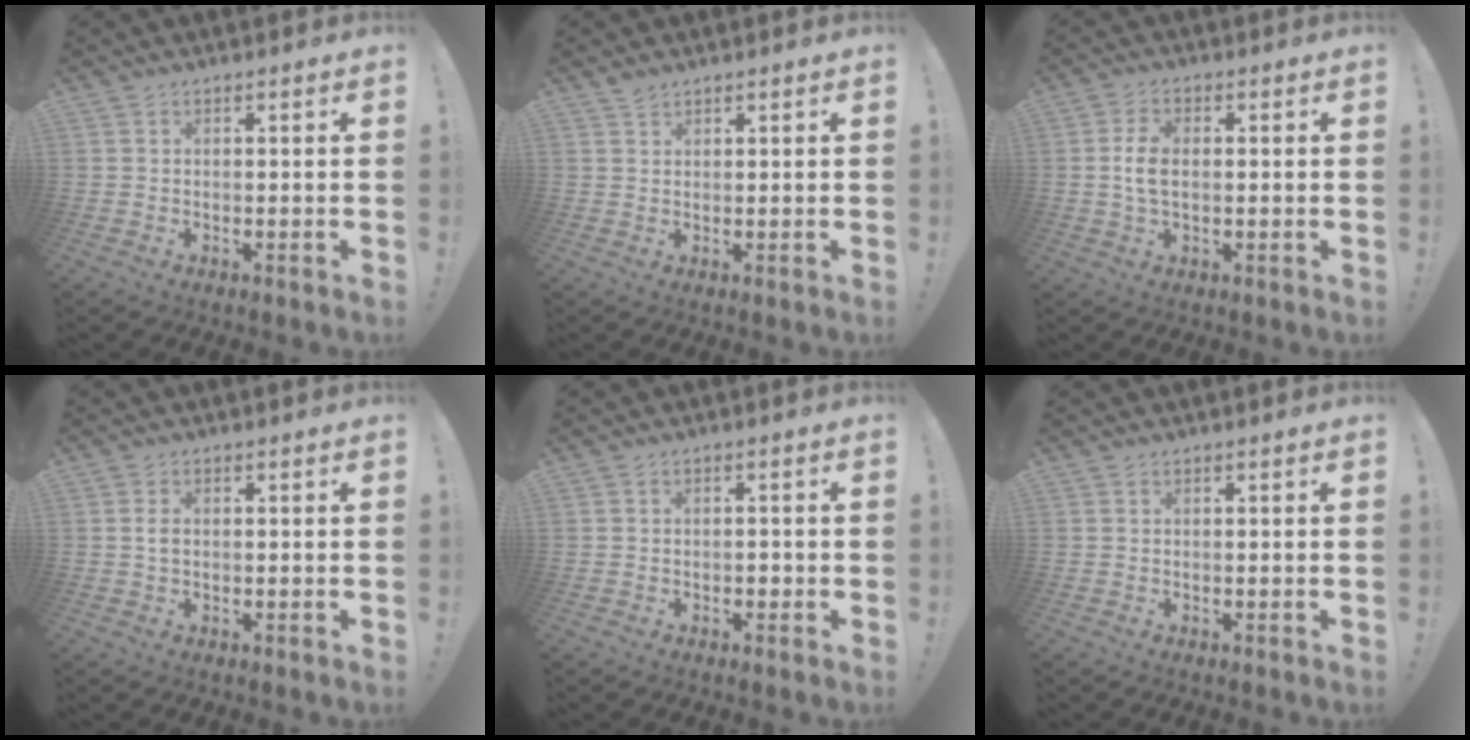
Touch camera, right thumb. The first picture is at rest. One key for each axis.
{"total": 1.9, "fx": 1.7, "fy": 0.6, "fz": 0.5, "tx": -0.006, "ty": -0.008, "tz": 0.031}
{"total": 6.0, "fx": 0.1, "fy": 3.4, "fz": 4.9, "tx": -0.088, "ty": 0.003, "tz": -0.001}
{"total": 1.5, "fx": 0.0, "fy": 0.9, "fz": 1.2, "tx": -0.021, "ty": 0.002, "tz": -0.002}
{"total": 1.6, "fx": -1.0, "fy": 1.0, "fz": 0.8, "tx": -0.012, "ty": 0.003, "tz": -0.018}
{"total": 0.0}